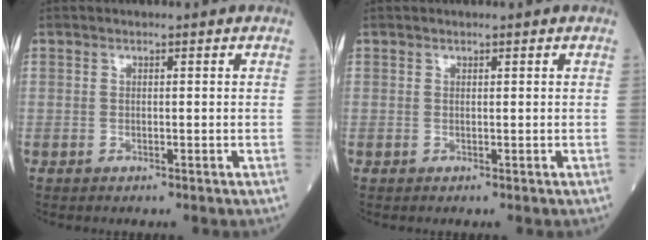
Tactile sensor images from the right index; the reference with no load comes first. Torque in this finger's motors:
{"motor_torque": [0.11, 0.17, -0.02, -0.01]}